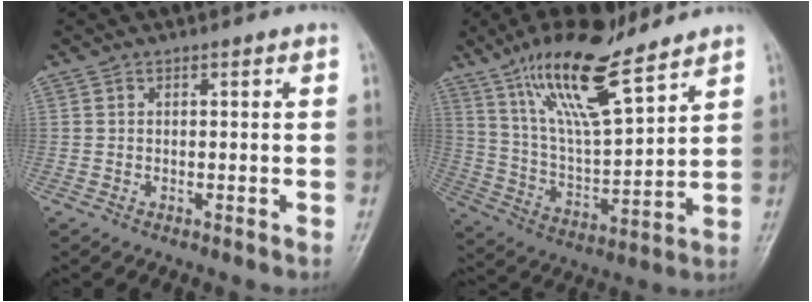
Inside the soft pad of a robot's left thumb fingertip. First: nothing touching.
{"total": 17.6, "force": [12.0, 4.6, 12.0], "torque": [-0.200, -0.055, 0.229]}